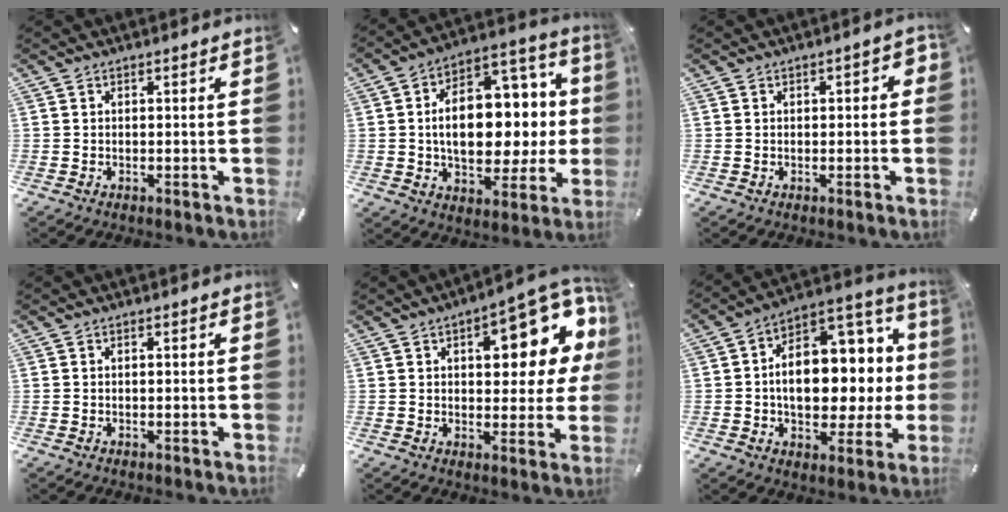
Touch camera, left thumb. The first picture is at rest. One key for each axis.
{"total": 19.3, "fx": 0.9, "fy": 12.4, "fz": 14.7, "tx": -0.223, "ty": -0.007, "tz": 0.020}
{"total": 2.1, "fx": -0.4, "fy": 1.2, "fz": 1.7, "tx": -0.029, "ty": 0.007, "tz": -0.009}
{"total": 0.7, "fx": 0.0, "fy": 0.2, "fz": 0.6, "tx": -0.011, "ty": 0.000, "tz": -0.001}
{"total": 16.9, "fx": 6.4, "fy": 8.0, "fz": 13.4, "tx": -0.154, "ty": -0.040, "tz": 0.098}
{"total": 17.3, "fx": 0.1, "fy": 11.8, "fz": 12.6, "tx": -0.175, "ty": -0.013, "tz": 0.009}